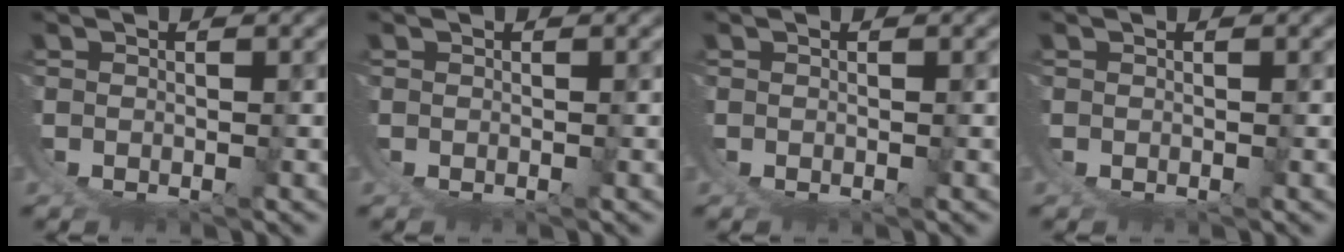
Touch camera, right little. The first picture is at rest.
{"total": 0.0}
{"total": 0.0}
{"total": 0.0}